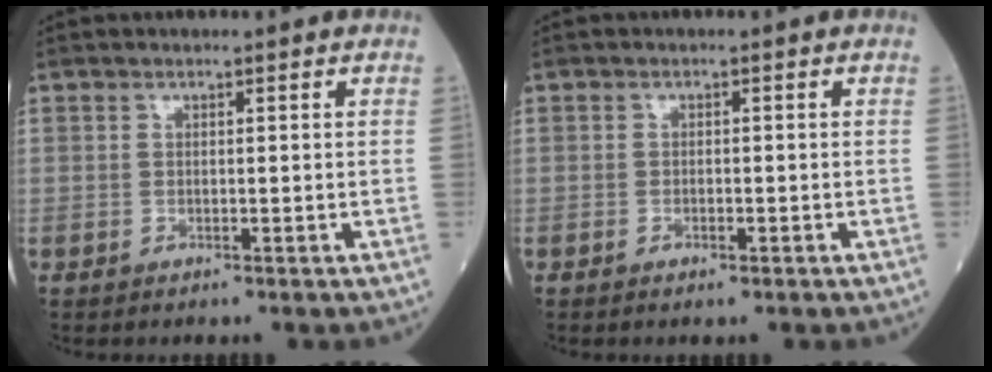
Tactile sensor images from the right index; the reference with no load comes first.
{"total": 1.0, "force": [-0.6, 0.3, 0.7], "torque": [-0.015, 0.000, -0.004]}